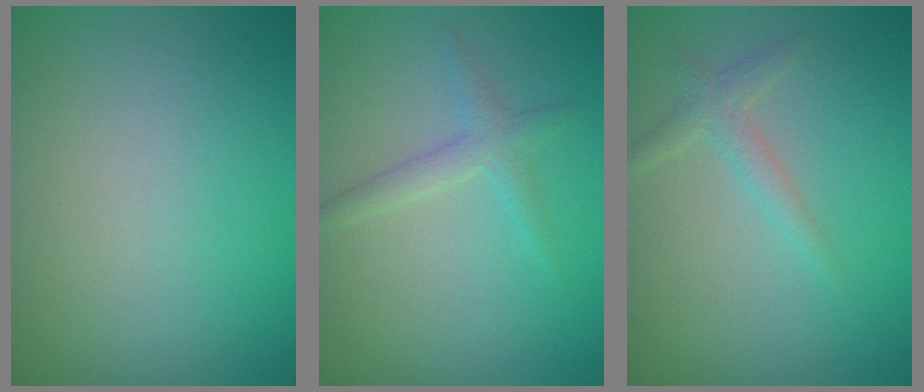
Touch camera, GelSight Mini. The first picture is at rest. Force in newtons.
{"total": 1.7, "press": 1.7, "slide": 0.1}
{"total": 1.7, "press": 1.7, "slide": 0.0}